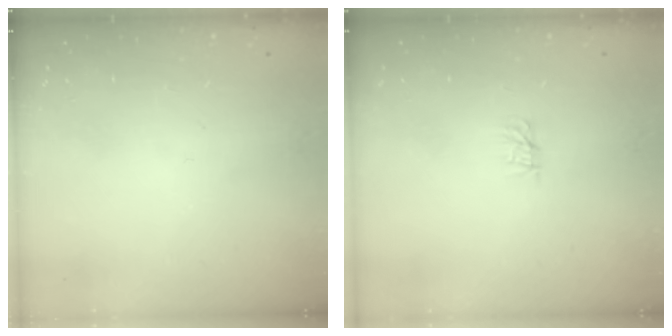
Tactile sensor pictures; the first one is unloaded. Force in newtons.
{"total": 0.0}